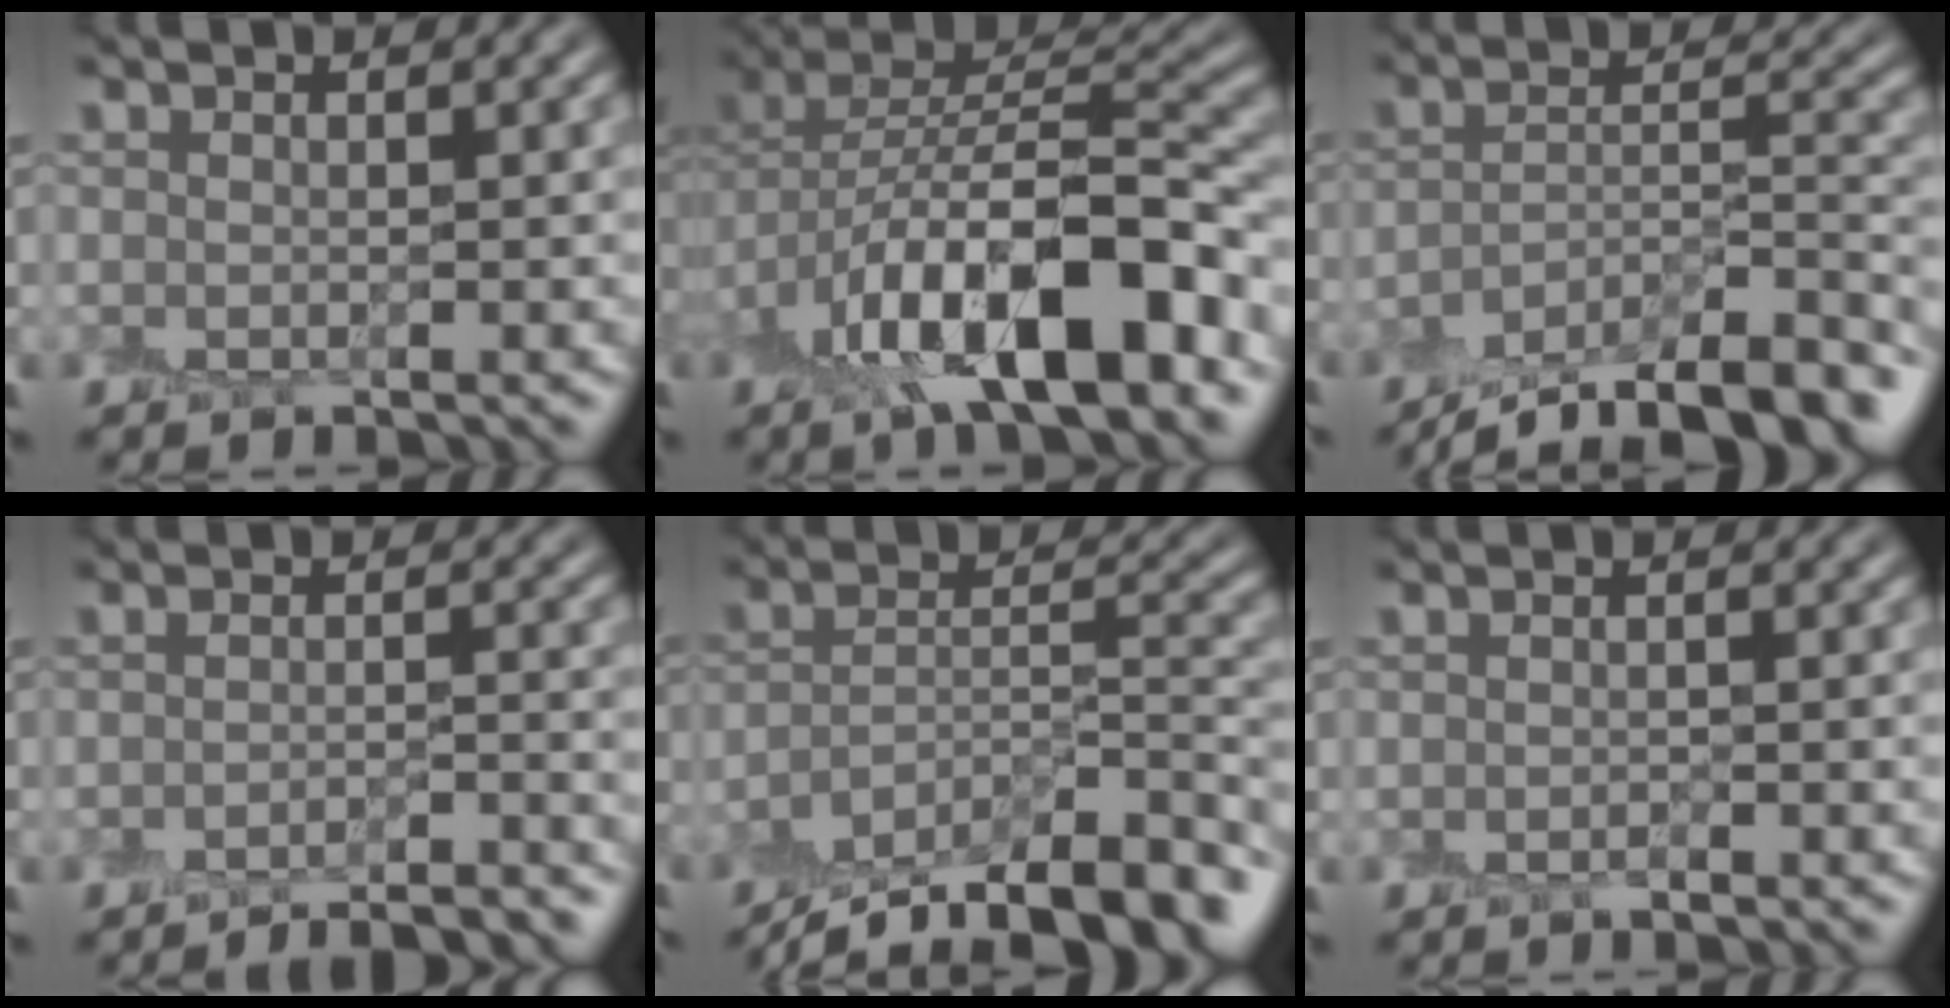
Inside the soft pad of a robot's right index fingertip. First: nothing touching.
{"total": 12.3, "force": [-5.6, 5.2, 9.6], "torque": [-0.154, 0.000, -0.099]}
{"total": 10.8, "force": [-8.4, 3.4, 5.9], "torque": [-0.098, -0.003, -0.135]}
{"total": 5.1, "force": [-4.4, 0.8, 2.4], "torque": [-0.024, 0.001, -0.058]}
{"total": 11.9, "force": [-9.2, 4.0, 6.5], "torque": [-0.116, 0.000, -0.146]}
{"total": 0.6, "force": [-0.3, 0.0, 0.5], "torque": [-0.008, 0.000, -0.005]}